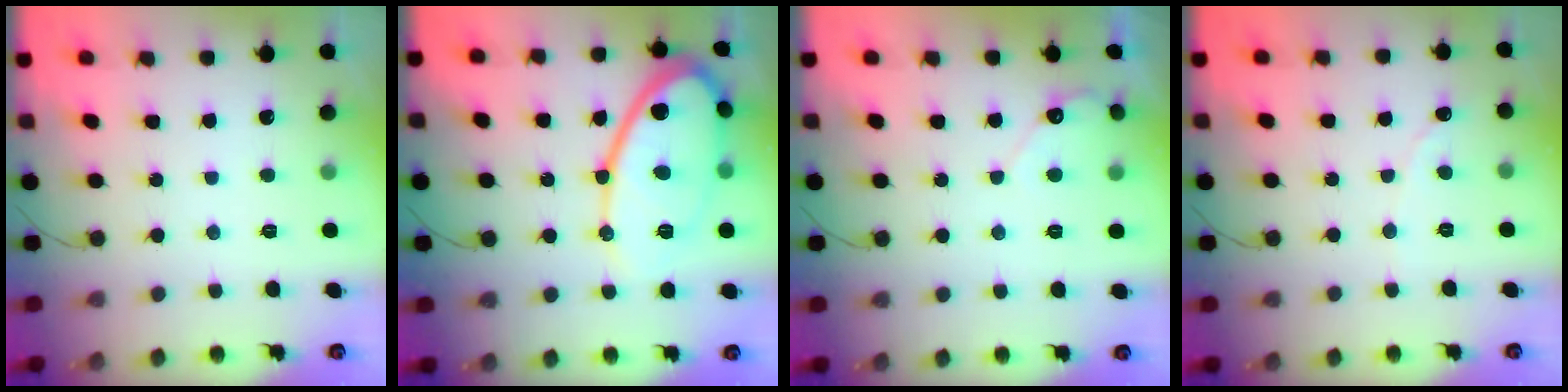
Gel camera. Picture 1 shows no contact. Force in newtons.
{"total": 17.5, "press": 17.4, "slide": 1.2}
{"total": 3.9, "press": 3.9, "slide": 0.2}
{"total": 0.0}